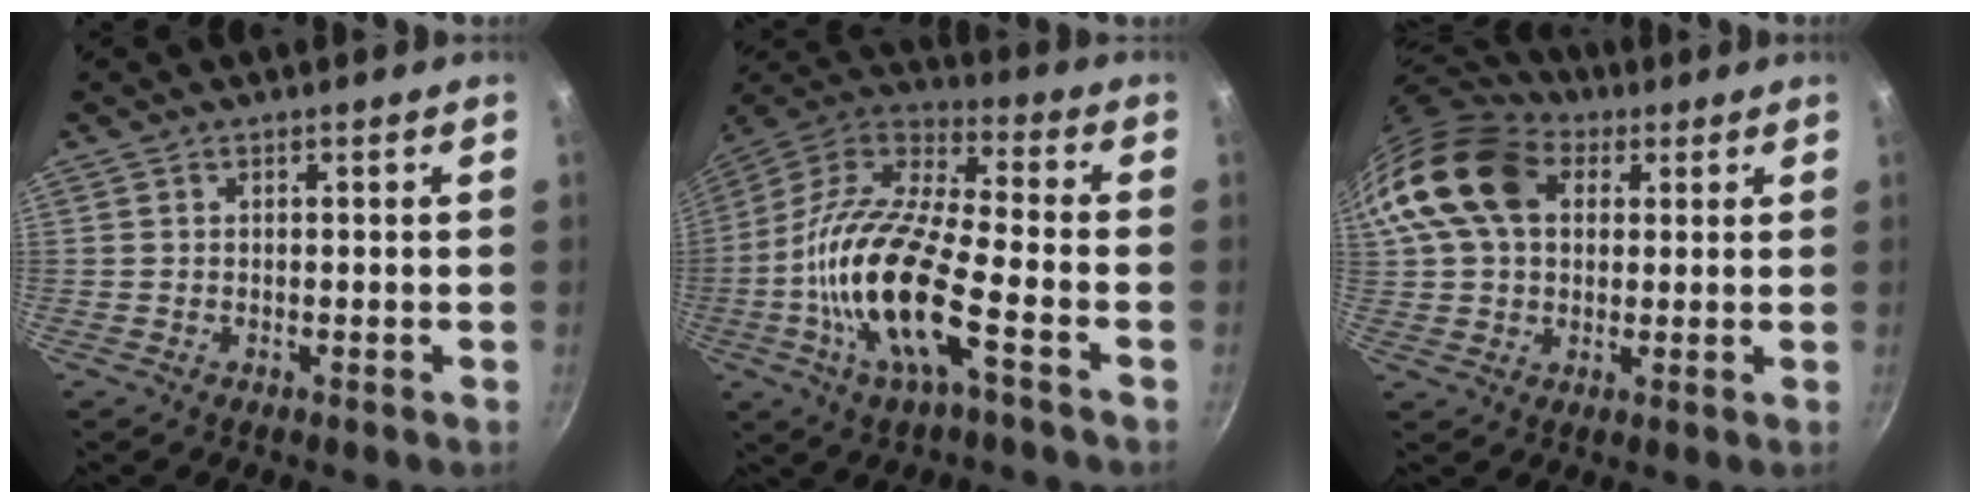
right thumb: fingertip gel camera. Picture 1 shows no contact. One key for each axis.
{"total": 19.6, "fx": -6.1, "fy": 6.3, "fz": 17.5, "tx": -0.337, "ty": 0.038, "tz": -0.135}
{"total": 17.1, "fx": 4.8, "fy": 12.2, "fz": 11.0, "tx": -0.202, "ty": 0.020, "tz": 0.073}